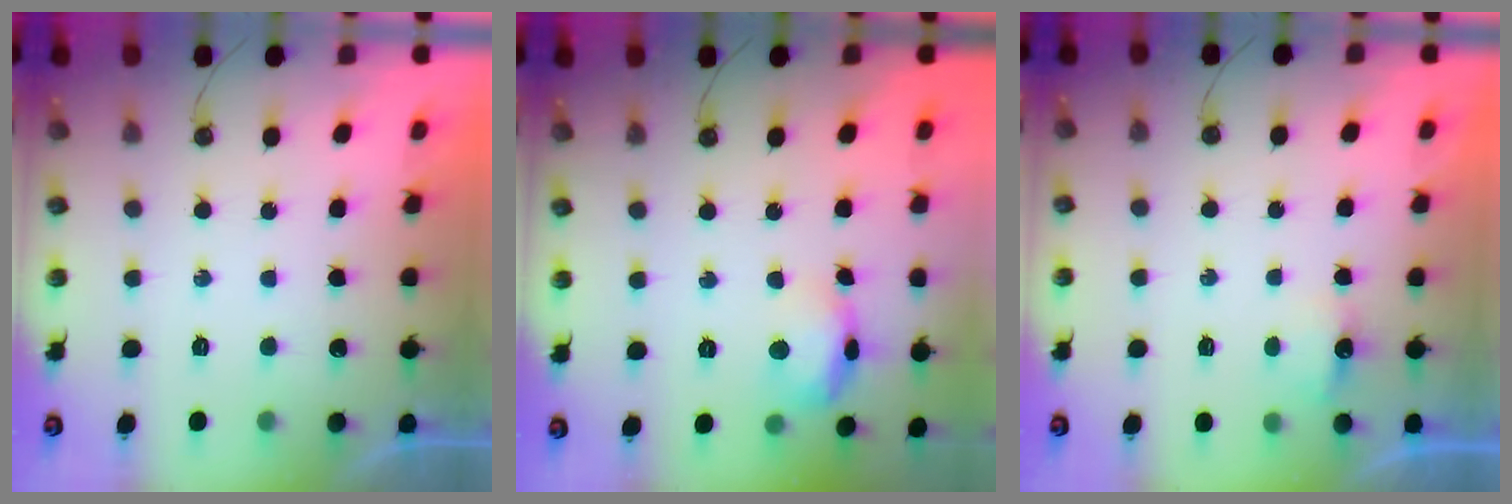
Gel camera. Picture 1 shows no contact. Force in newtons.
{"total": 14.0, "press": 9.7, "slide": 10.0}
{"total": 2.6, "press": 2.6, "slide": 0.4}